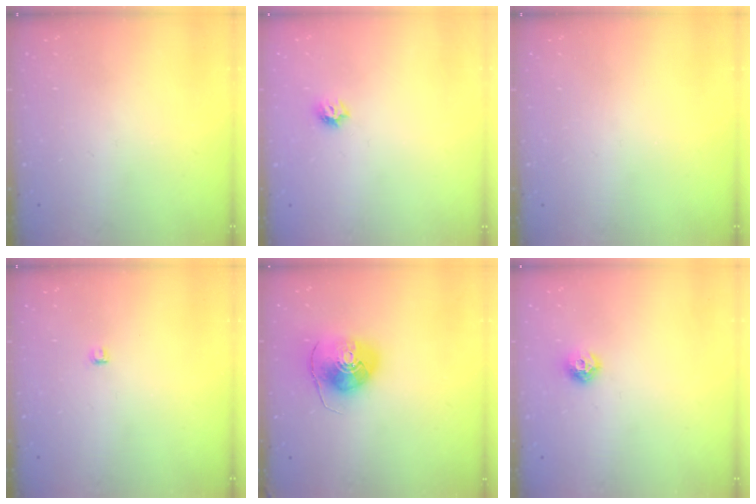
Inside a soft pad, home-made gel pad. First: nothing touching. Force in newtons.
{"total": 5.7, "press": 5.6, "slide": 0.8}
{"total": 0.0}
{"total": 2.8, "press": 2.7, "slide": 0.3}
{"total": 10.0, "press": 9.9, "slide": 1.4}
{"total": 7.0, "press": 6.9, "slide": 0.9}